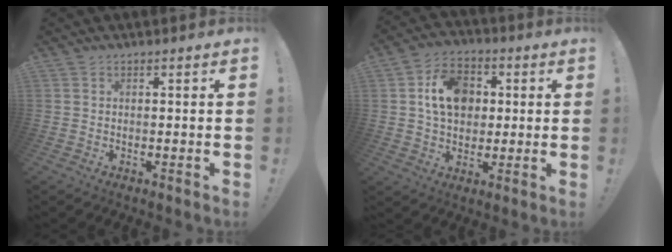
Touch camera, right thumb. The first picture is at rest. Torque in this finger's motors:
{"motor_torque": [0.63, 0.90, 0.53, -0.09, 0.06]}